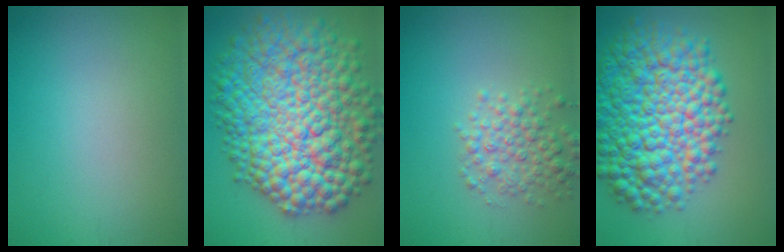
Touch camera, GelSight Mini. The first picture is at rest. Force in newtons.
{"total": 14.7, "press": 14.7, "slide": 0.1}
{"total": 3.5, "press": 3.5, "slide": 0.1}
{"total": 12.3, "press": 12.3, "slide": 0.1}